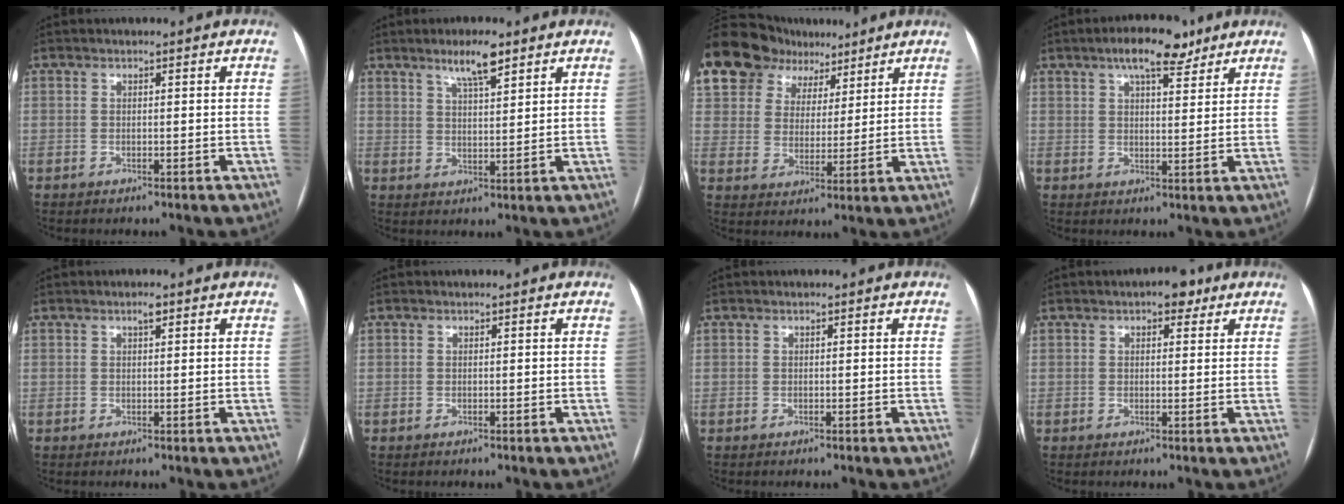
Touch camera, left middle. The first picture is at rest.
{"total": 5.6, "force": [3.8, 0.9, 4.0], "torque": [-0.073, 0.003, 0.065]}
{"total": 19.9, "force": [13.8, 12.5, 7.0], "torque": [-0.194, 0.061, 0.252]}
{"total": 8.0, "force": [5.4, 2.6, 5.2], "torque": [-0.084, 0.015, 0.083]}
{"total": 1.2, "force": [0.7, 0.3, 0.9], "torque": [-0.018, 0.004, 0.012]}
{"total": 2.0, "force": [-0.7, -1.4, -1.2], "torque": [0.030, -0.009, -0.011]}
{"total": 0.0}
{"total": 3.5, "force": [2.2, 1.6, 2.2], "torque": [-0.030, 0.014, 0.025]}